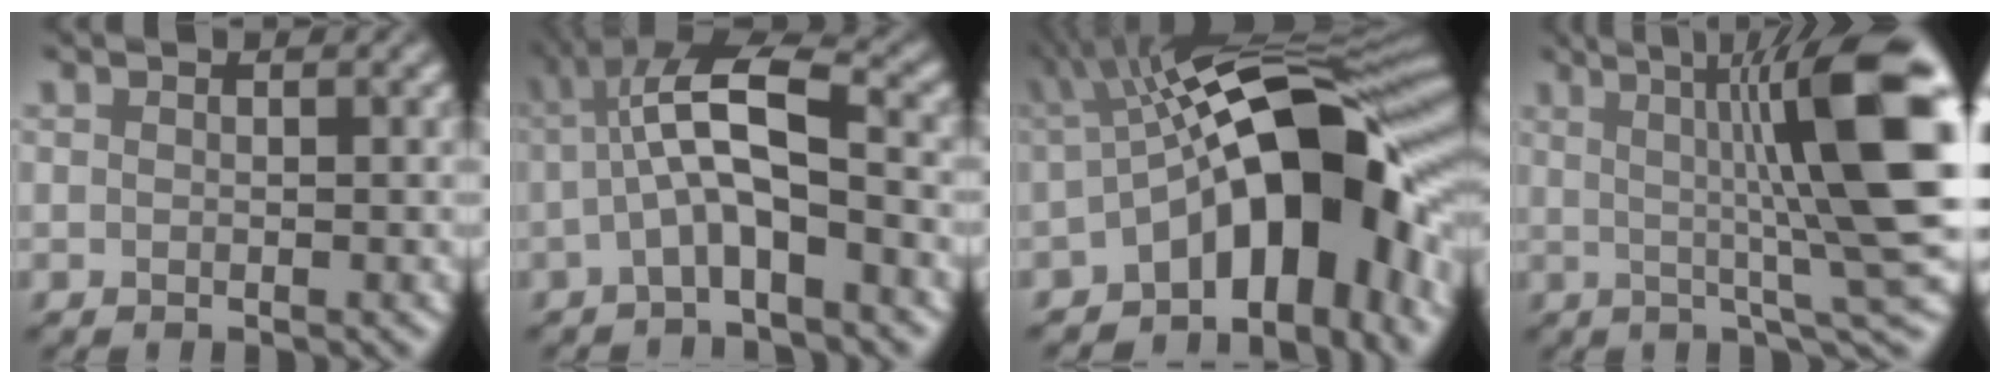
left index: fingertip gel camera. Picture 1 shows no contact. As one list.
[{"total": 5.9, "force": [-0.8, 1.6, 5.7], "torque": [-0.100, 0.020, -0.024]}, {"total": 13.7, "force": [-2.9, 6.0, 11.9], "torque": [-0.131, 0.013, -0.062]}, {"total": 12.8, "force": [2.0, 2.3, 12.4], "torque": [-0.158, 0.009, 0.025]}]